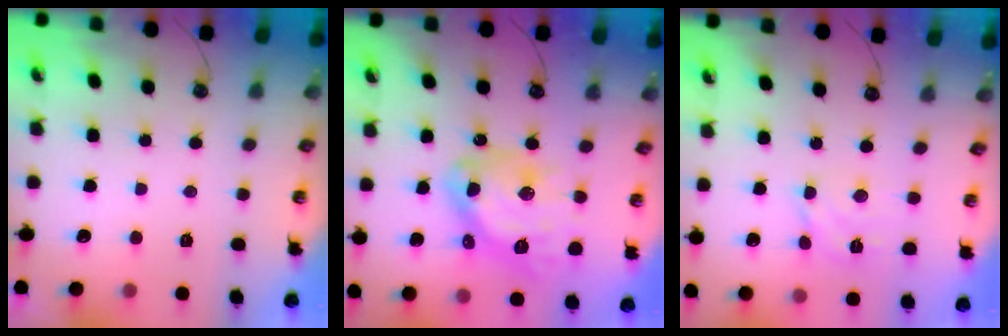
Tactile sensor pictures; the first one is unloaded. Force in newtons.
{"total": 17.0, "press": 16.9, "slide": 1.8}
{"total": 7.2, "press": 7.1, "slide": 0.8}